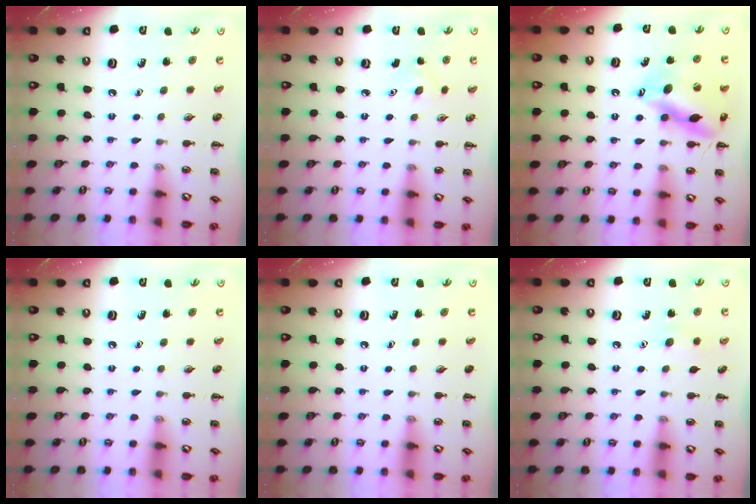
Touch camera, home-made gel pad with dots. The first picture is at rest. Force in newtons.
{"total": 3.2, "press": 3.1, "slide": 0.7}
{"total": 14.7, "press": 14.6, "slide": 2.3}
{"total": 0.0}
{"total": 0.0}
{"total": 6.3, "press": 6.1, "slide": 1.4}